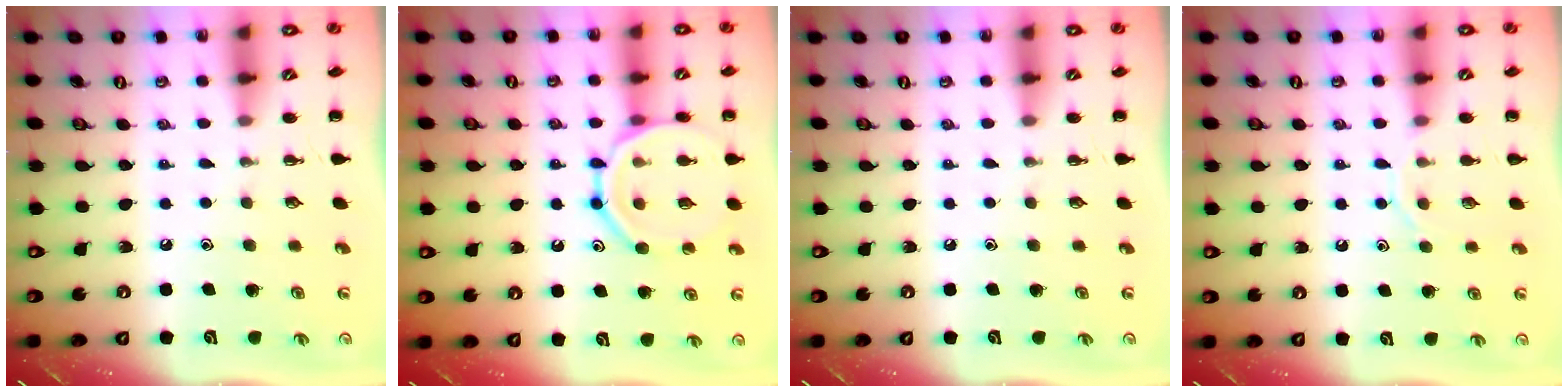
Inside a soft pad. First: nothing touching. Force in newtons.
{"total": 14.4, "press": 14.3, "slide": 1.5}
{"total": 0.0}
{"total": 7.6, "press": 7.5, "slide": 1.2}